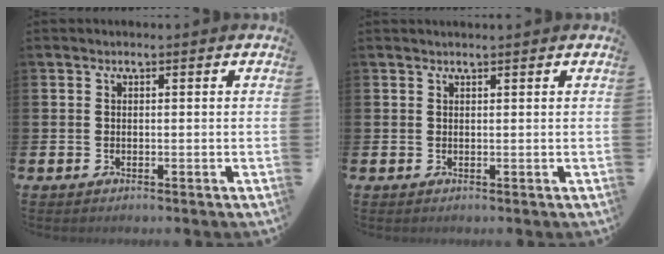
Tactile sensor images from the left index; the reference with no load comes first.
{"total": 0.7, "force": [0.7, -0.1, 0.0], "torque": [0.000, 0.000, 0.012]}